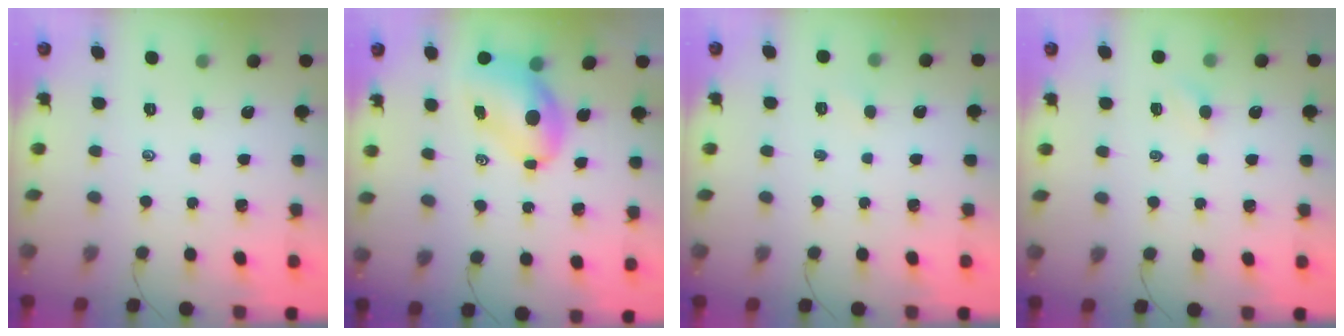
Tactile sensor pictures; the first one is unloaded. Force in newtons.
{"total": 8.9, "press": 8.5, "slide": 2.6}
{"total": 1.5, "press": 1.4, "slide": 0.6}
{"total": 3.1, "press": 3.0, "slide": 0.9}